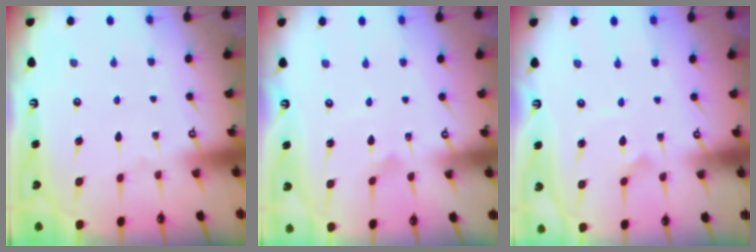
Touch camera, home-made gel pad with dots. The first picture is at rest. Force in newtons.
{"total": 1.7, "press": 1.7, "slide": 0.1}
{"total": 2.8, "press": 2.8, "slide": 0.2}